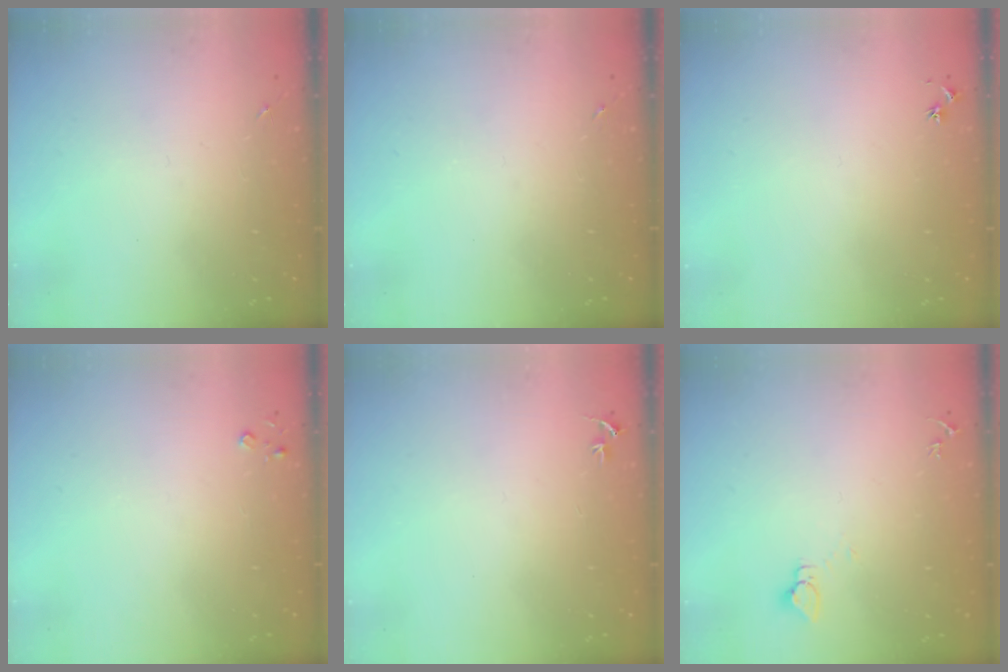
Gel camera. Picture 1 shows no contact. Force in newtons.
{"total": 0.0}
{"total": 2.5, "press": 2.5, "slide": 0.3}
{"total": 2.6, "press": 2.6, "slide": 0.3}
{"total": 2.7, "press": 2.7, "slide": 0.3}
{"total": 2.7, "press": 2.7, "slide": 0.2}